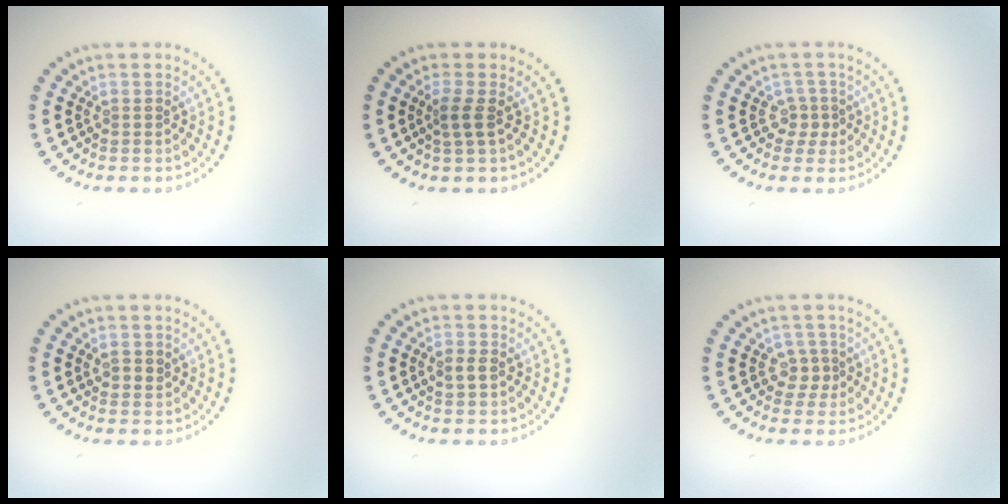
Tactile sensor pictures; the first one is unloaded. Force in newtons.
{"total": 1.6, "press": 1.3, "slide": 1.0}
{"total": 1.7, "press": 1.1, "slide": 1.3}
{"total": 1.3, "press": 1.1, "slide": 0.7}
{"total": 1.3, "press": 1.3, "slide": 0.2}
{"total": 1.7, "press": 1.3, "slide": 1.2}